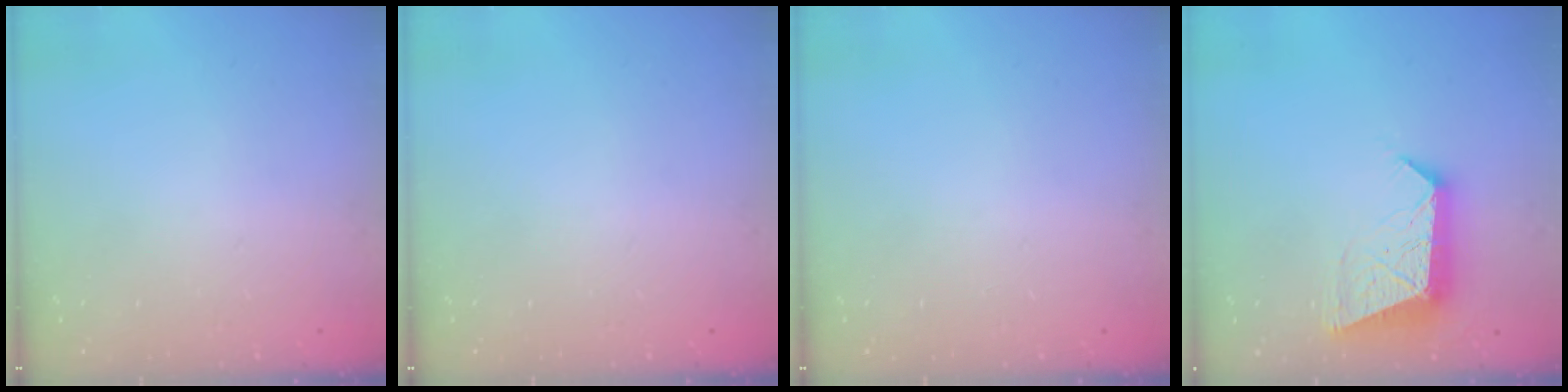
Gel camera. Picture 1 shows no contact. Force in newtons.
{"total": 0.0}
{"total": 0.0}
{"total": 12.1, "press": 12.0, "slide": 1.1}